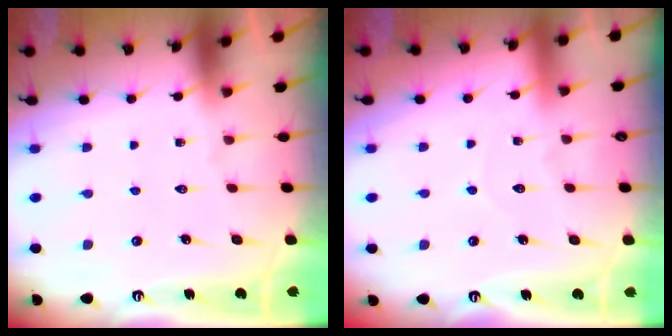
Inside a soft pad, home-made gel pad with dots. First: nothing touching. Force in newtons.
{"total": 3.8, "press": 3.8, "slide": 0.3}